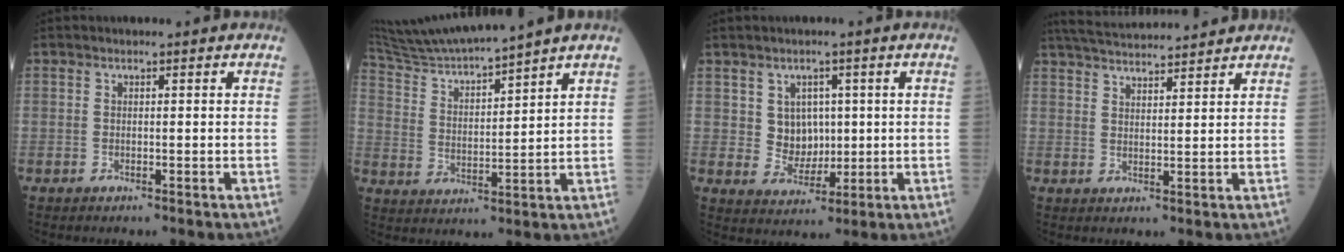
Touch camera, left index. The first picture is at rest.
{"total": 12.5, "force": [11.5, -1.8, 4.5], "torque": [-0.089, 0.004, 0.212]}
{"total": 7.3, "force": [1.0, 6.5, 3.2], "torque": [-0.062, 0.013, 0.029]}
{"total": 12.4, "force": [11.8, 0.6, 4.1], "torque": [-0.081, 0.027, 0.179]}